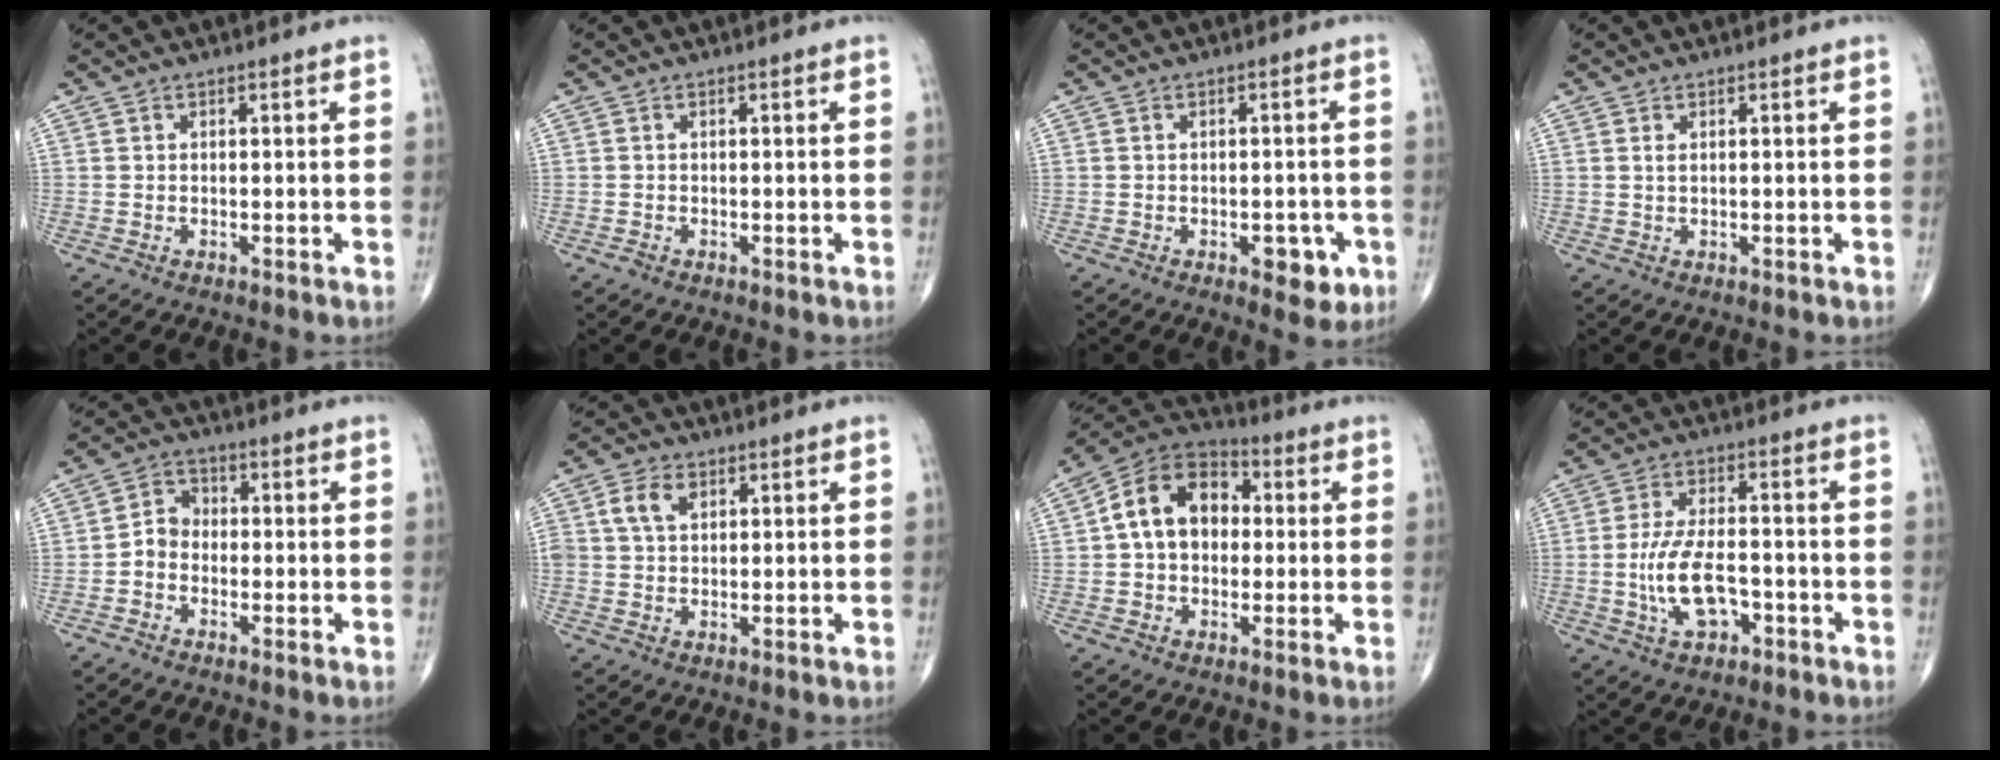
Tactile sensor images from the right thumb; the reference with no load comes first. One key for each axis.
{"total": 0.6, "fx": -0.4, "fy": 0.4, "fz": 0.2, "tx": -0.002, "ty": 0.000, "tz": -0.009}
{"total": 5.4, "fx": -2.2, "fy": 2.8, "fz": 4.1, "tx": -0.029, "ty": 0.007, "tz": -0.023}
{"total": 0.8, "fx": 0.3, "fy": 0.3, "fz": 0.7, "tx": -0.013, "ty": 0.003, "tz": 0.008}
{"total": 4.6, "fx": -1.2, "fy": 3.9, "fz": 2.3, "tx": -0.022, "ty": 0.021, "tz": -0.035}
{"total": 5.1, "fx": 1.7, "fy": 3.5, "fz": 3.4, "tx": -0.063, "ty": 0.006, "tz": 0.032}
{"total": 13.7, "fx": 1.3, "fy": 9.9, "fz": 9.4, "tx": -0.132, "ty": 0.031, "tz": 0.010}
{"total": 9.6, "fx": -2.6, "fy": 4.8, "fz": 8.0, "tx": -0.155, "ty": 0.015, "tz": -0.045}